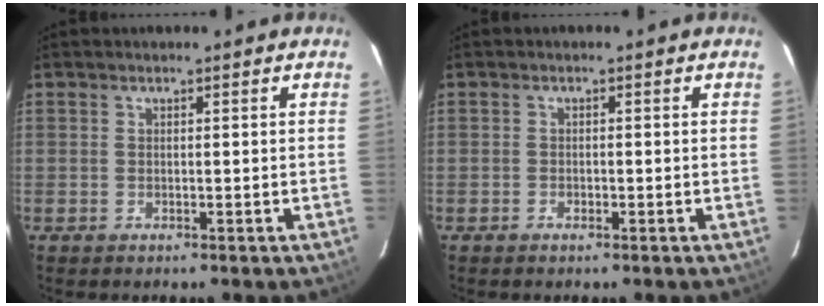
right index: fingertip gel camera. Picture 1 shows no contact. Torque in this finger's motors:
{"motor_torque": [-0.07, 0.01, -0.04, 0.00]}